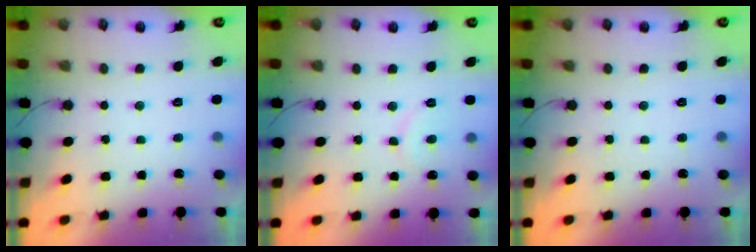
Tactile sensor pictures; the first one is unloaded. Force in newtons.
{"total": 7.3, "press": 7.3, "slide": 0.6}
{"total": 0.0}